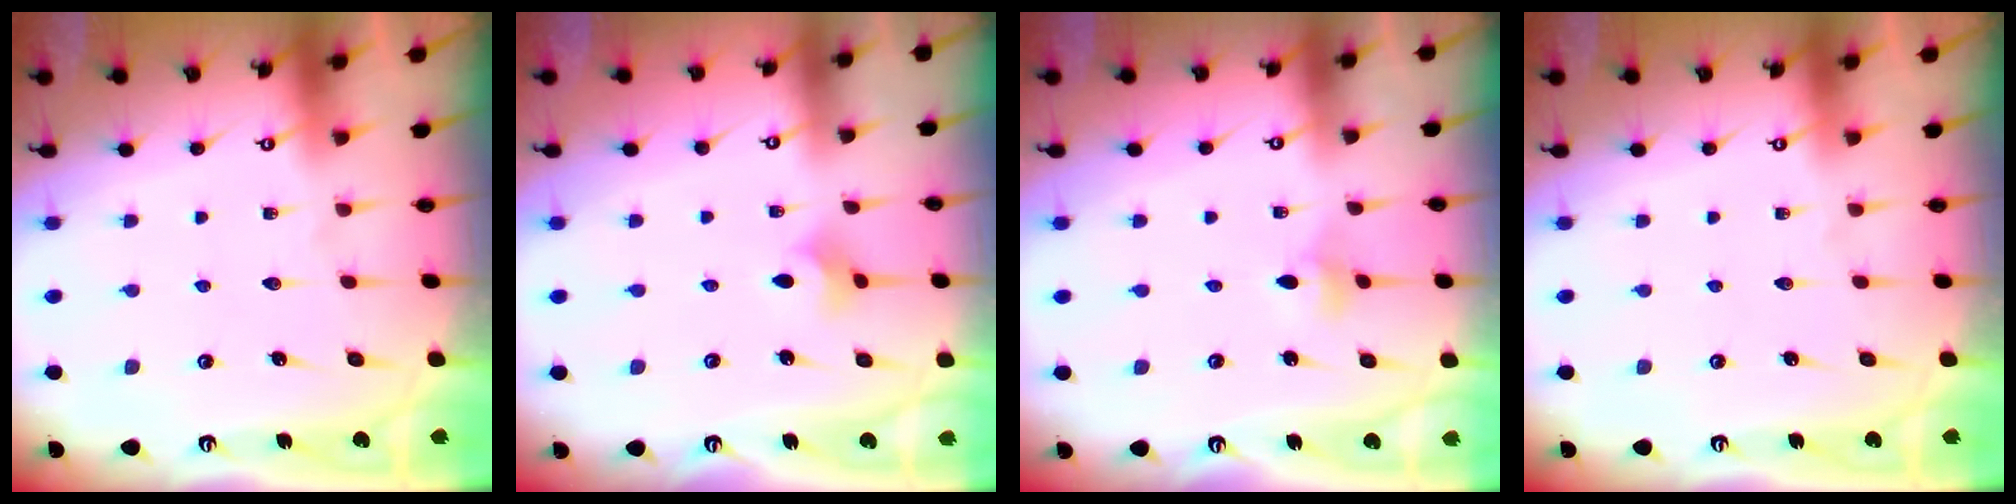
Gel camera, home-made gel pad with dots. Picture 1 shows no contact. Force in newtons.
{"total": 3.3, "press": 3.2, "slide": 0.5}
{"total": 3.2, "press": 3.1, "slide": 0.7}
{"total": 0.0}